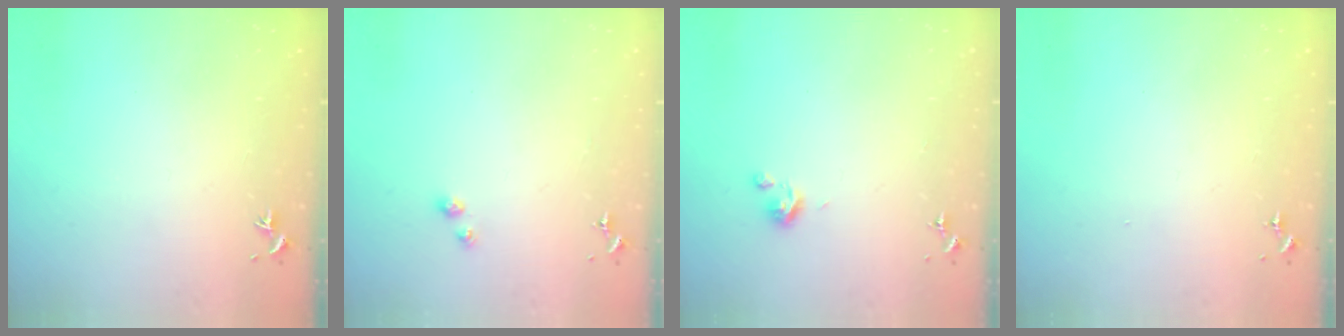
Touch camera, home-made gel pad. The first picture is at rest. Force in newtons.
{"total": 2.6, "press": 2.6, "slide": 0.6}
{"total": 3.8, "press": 3.8, "slide": 0.3}
{"total": 0.0}